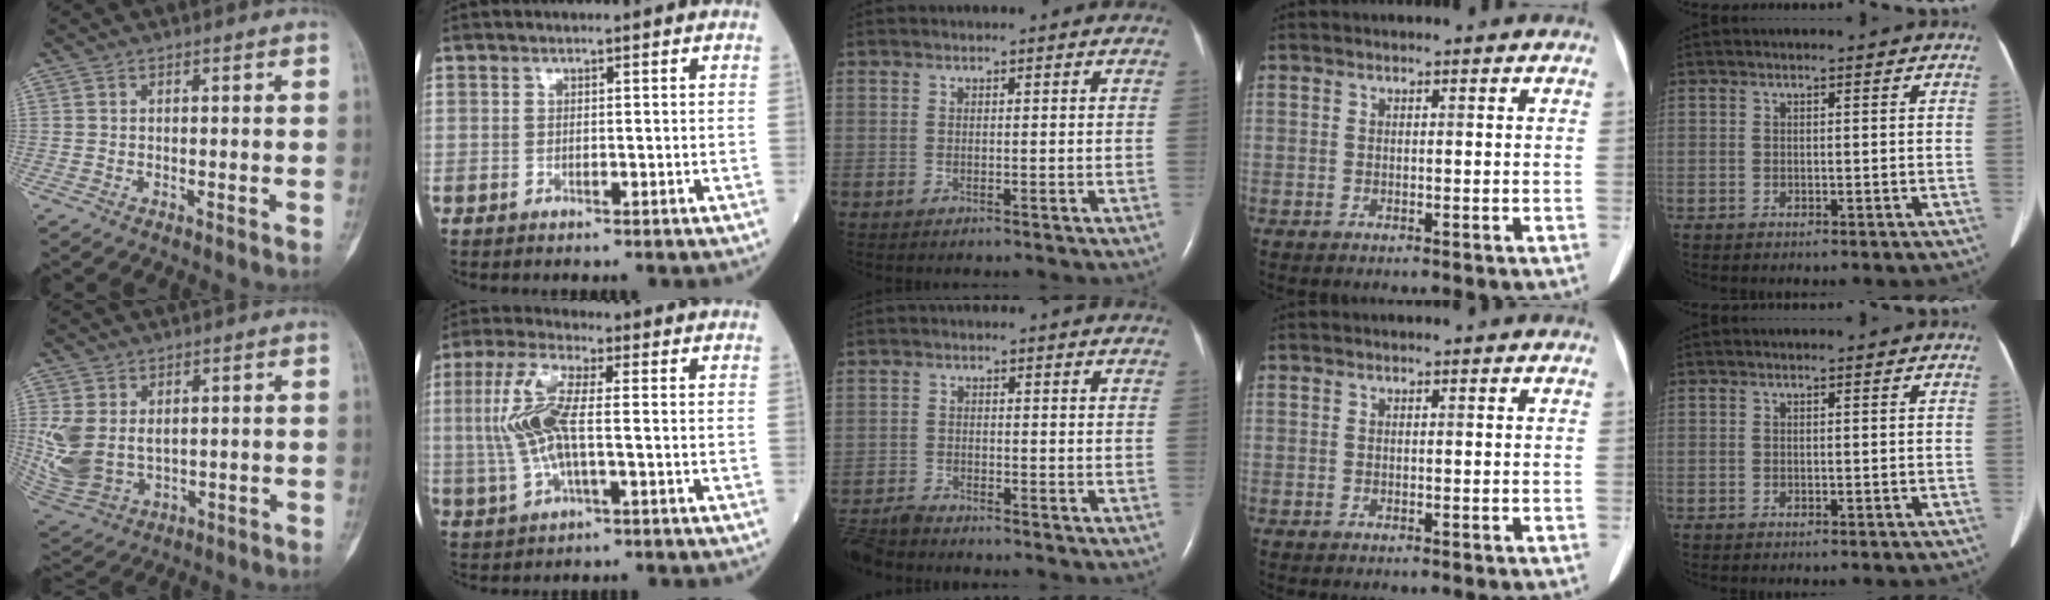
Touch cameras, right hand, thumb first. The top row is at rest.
{"thumb": {"total": 10.3, "force": [1.3, 7.2, 7.2], "torque": [-0.155, -0.012, 0.047]}, "index": {"total": 9.6, "force": [0.2, 2.3, 9.3], "torque": [-0.215, 0.007, 0.001]}, "middle": {"total": 5.1, "force": [-5.1, 0.3, 0.7], "torque": [-0.012, -0.021, -0.096]}}